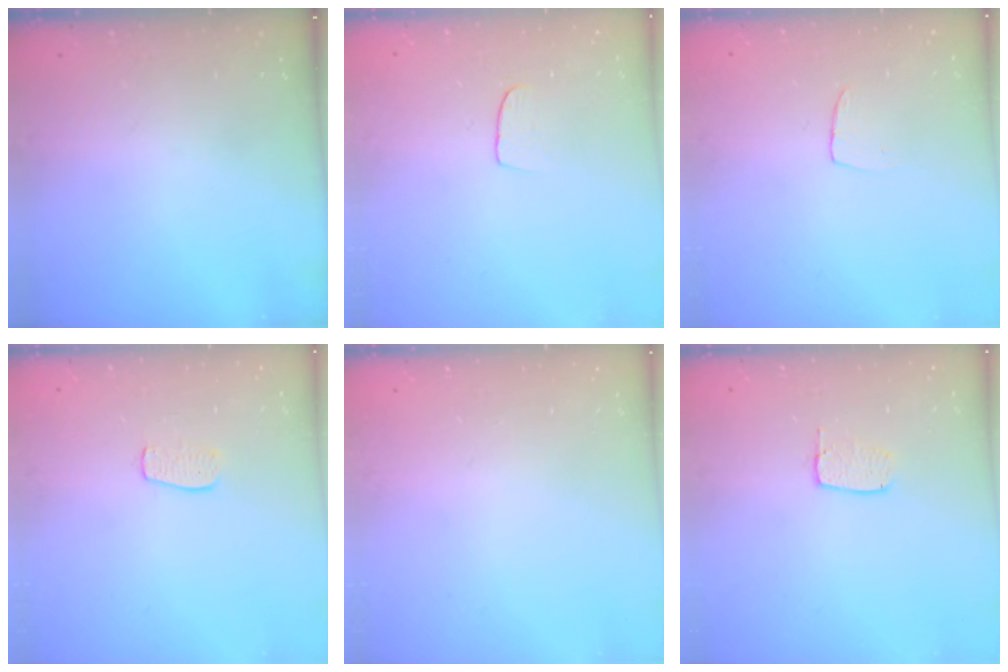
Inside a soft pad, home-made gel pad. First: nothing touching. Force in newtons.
{"total": 5.9, "press": 5.9, "slide": 0.4}
{"total": 4.0, "press": 4.0, "slide": 0.3}
{"total": 6.9, "press": 6.8, "slide": 0.4}
{"total": 0.0}
{"total": 5.5, "press": 5.5, "slide": 0.4}